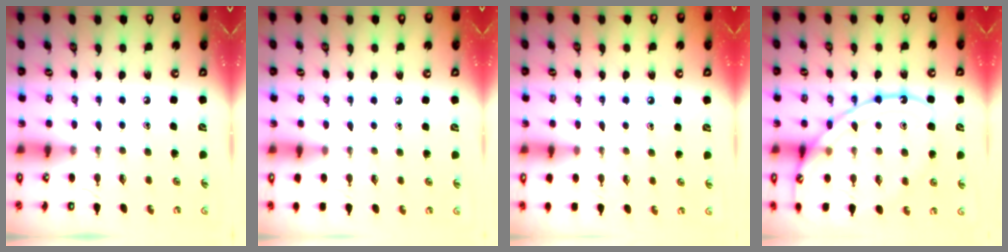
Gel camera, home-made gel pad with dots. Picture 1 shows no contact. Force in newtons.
{"total": 2.7, "press": 2.7, "slide": 0.4}
{"total": 6.2, "press": 6.1, "slide": 0.6}
{"total": 14.7, "press": 14.7, "slide": 0.7}